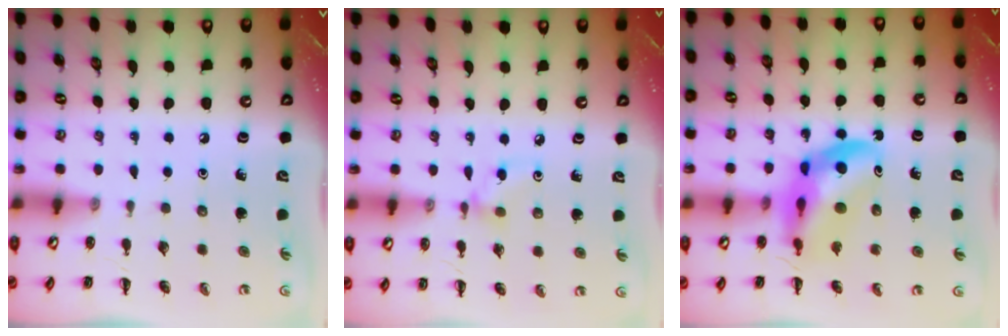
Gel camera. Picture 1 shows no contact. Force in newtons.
{"total": 3.9, "press": 3.6, "slide": 1.5}
{"total": 13.0, "press": 12.5, "slide": 3.6}